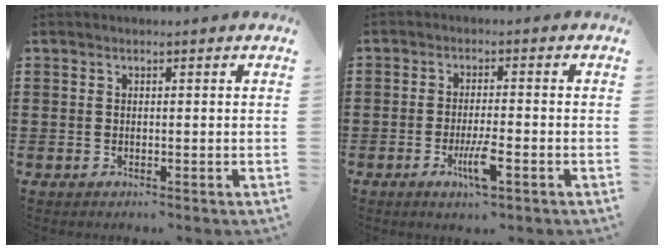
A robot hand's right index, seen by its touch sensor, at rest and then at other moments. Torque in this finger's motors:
{"motor_torque": [0.22, -0.13, 0.10, 0.06]}